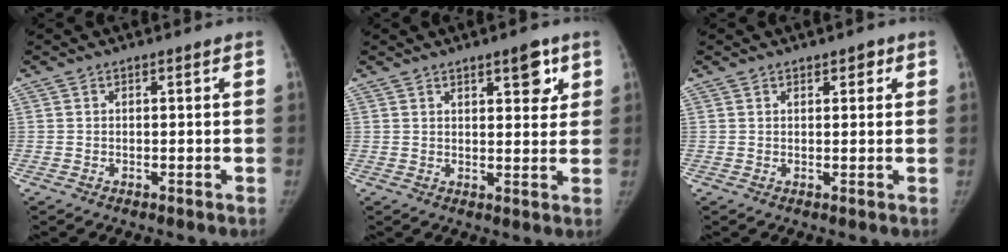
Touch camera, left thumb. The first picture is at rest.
{"total": 5.5, "force": [3.0, 2.3, 4.0], "torque": [-0.031, -0.016, 0.039]}
{"total": 1.6, "force": [0.9, 1.1, 0.7], "torque": [0.009, -0.002, 0.006]}